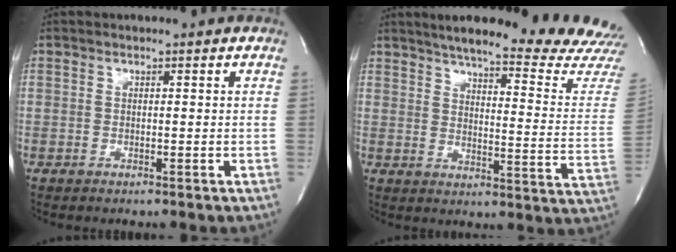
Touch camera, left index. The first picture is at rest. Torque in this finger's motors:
{"motor_torque": [-0.47, -0.49, 0.33, 0.07]}